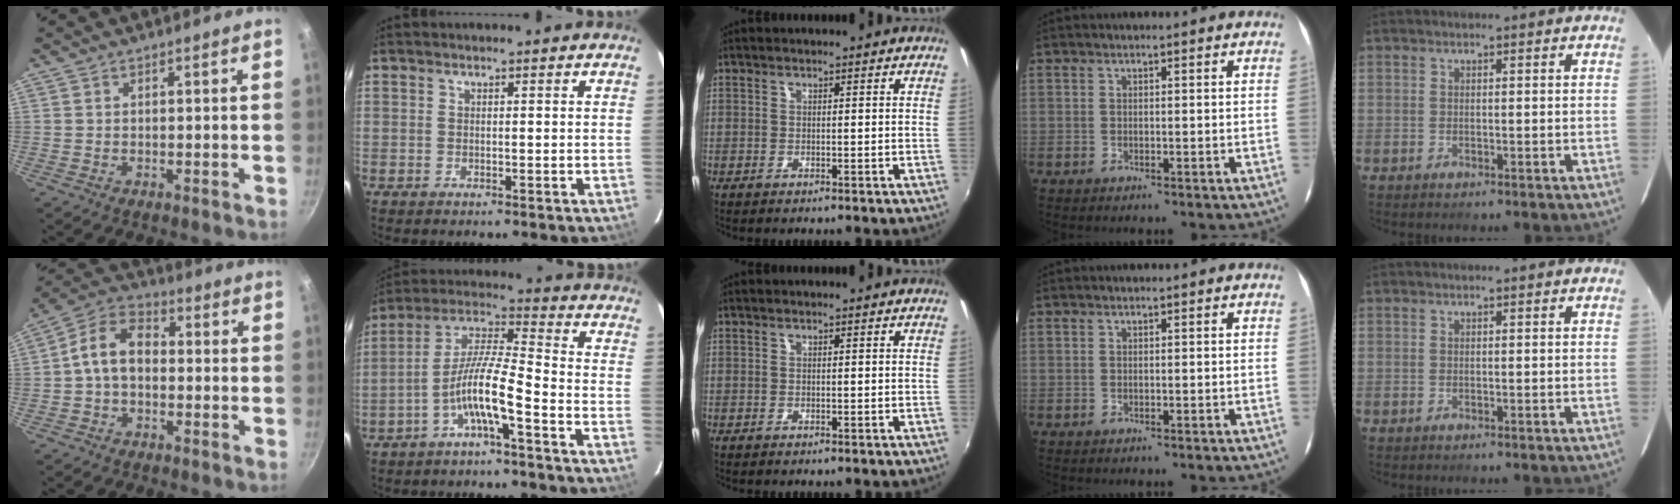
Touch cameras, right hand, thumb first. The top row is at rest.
{"thumb": {"total": 9.2, "force": [-0.5, 6.4, 6.6], "torque": [-0.099, 0.034, -0.028]}, "index": {"total": 9.3, "force": [-4.6, 0.6, 8.0], "torque": [-0.177, 0.011, -0.089]}}